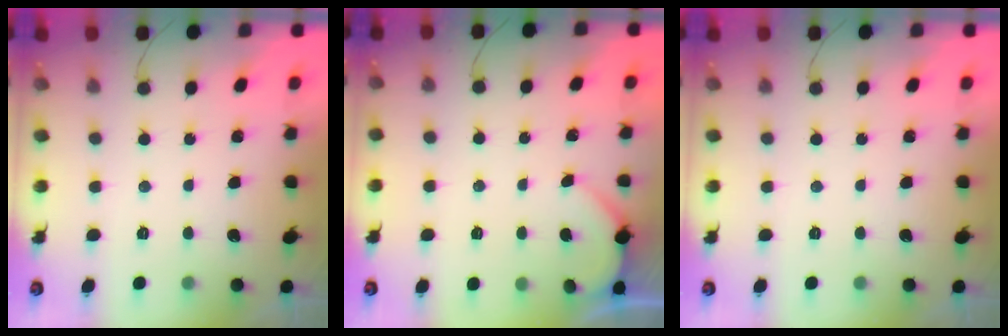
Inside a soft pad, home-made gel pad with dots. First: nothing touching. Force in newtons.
{"total": 1.8, "press": 1.8, "slide": 0.2}
{"total": 0.0}